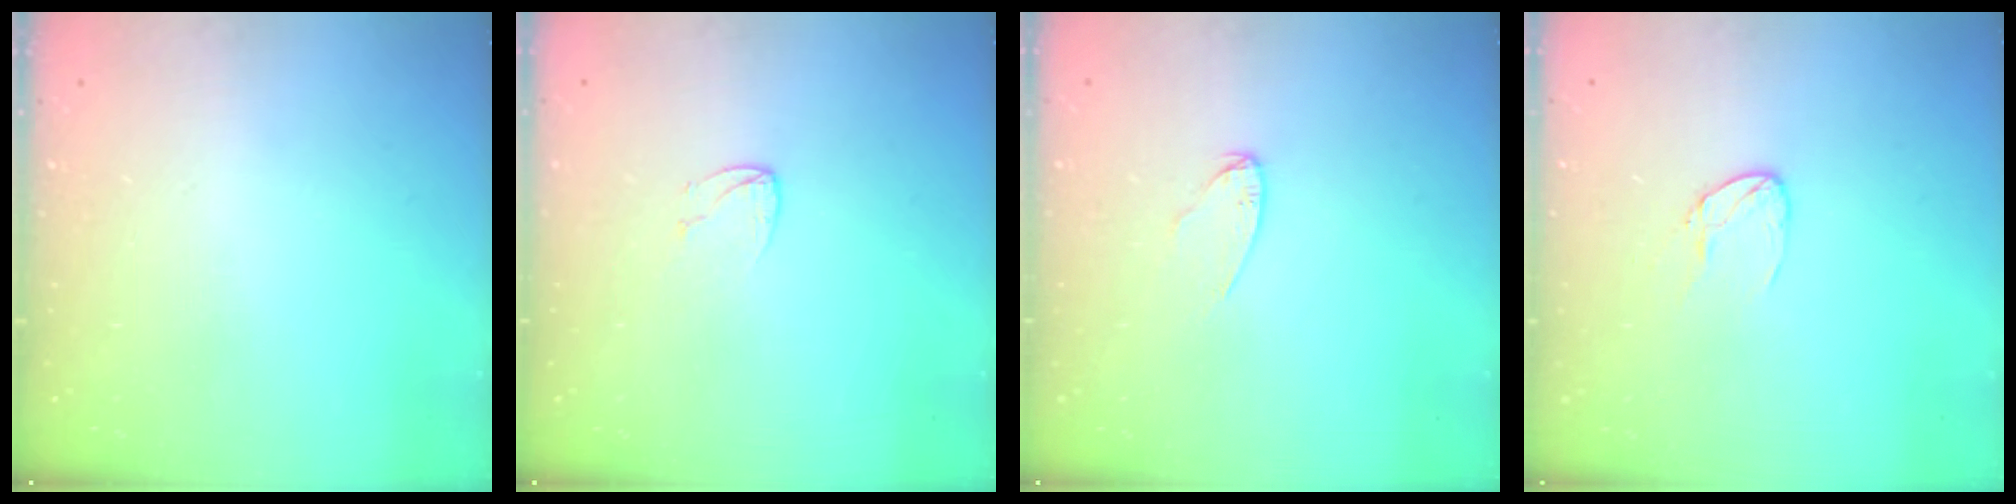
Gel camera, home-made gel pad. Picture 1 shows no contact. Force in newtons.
{"total": 4.0, "press": 4.0, "slide": 0.4}
{"total": 5.4, "press": 5.3, "slide": 0.6}
{"total": 4.0, "press": 4.0, "slide": 0.2}